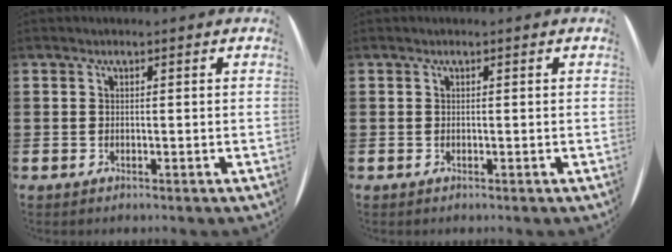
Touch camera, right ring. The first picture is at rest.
{"total": 0.0}